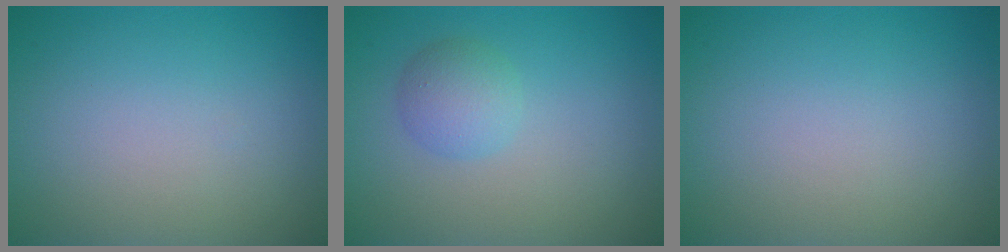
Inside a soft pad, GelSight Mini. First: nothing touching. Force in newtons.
{"total": 2.4, "press": 2.4, "slide": 0.2}
{"total": 0.0}